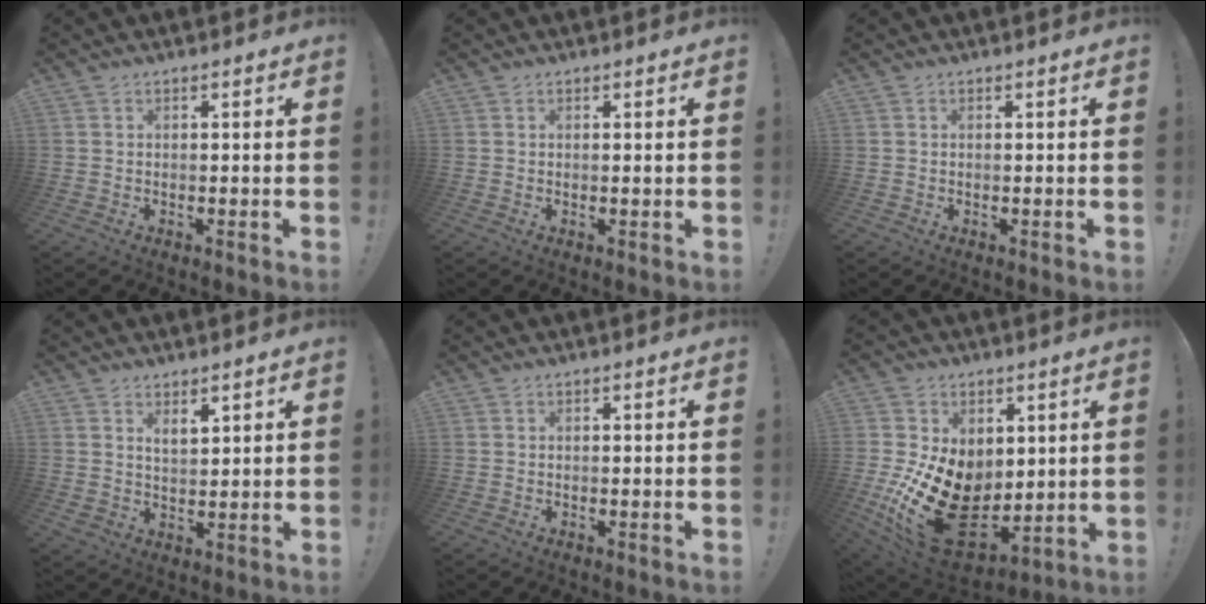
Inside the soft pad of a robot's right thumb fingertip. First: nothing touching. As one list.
[{"total": 0.0}, {"total": 0.0}, {"total": 4.8, "force": [3.6, 2.6, 1.8], "torque": [-0.020, -0.027, 0.065]}, {"total": 0.0}, {"total": 23.6, "force": [-2.4, 16.9, 16.3], "torque": [-0.309, -0.005, -0.014]}]